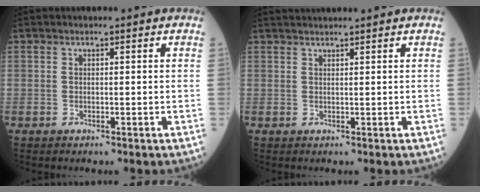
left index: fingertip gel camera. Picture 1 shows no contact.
{"total": 3.6, "force": [3.3, -0.5, 1.3], "torque": [-0.015, 0.027, 0.056]}